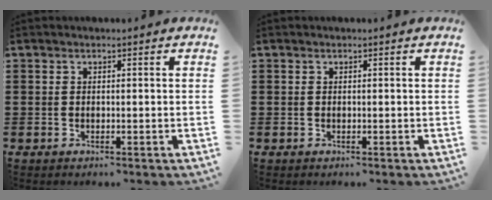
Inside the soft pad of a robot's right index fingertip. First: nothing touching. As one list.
[{"total": 0.0}]